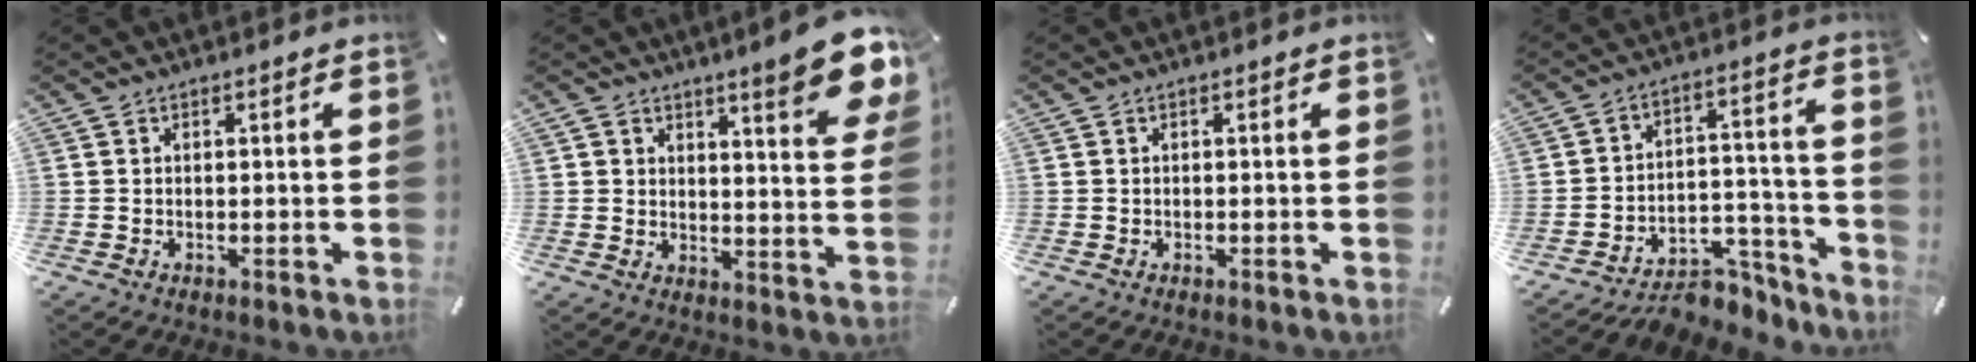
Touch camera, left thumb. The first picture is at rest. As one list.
[{"total": 10.9, "force": [7.2, 3.2, 7.6], "torque": [-0.101, -0.046, 0.122]}, {"total": 0.0}, {"total": 8.9, "force": [-5.1, 6.6, 3.1], "torque": [-0.022, 0.022, -0.082]}]